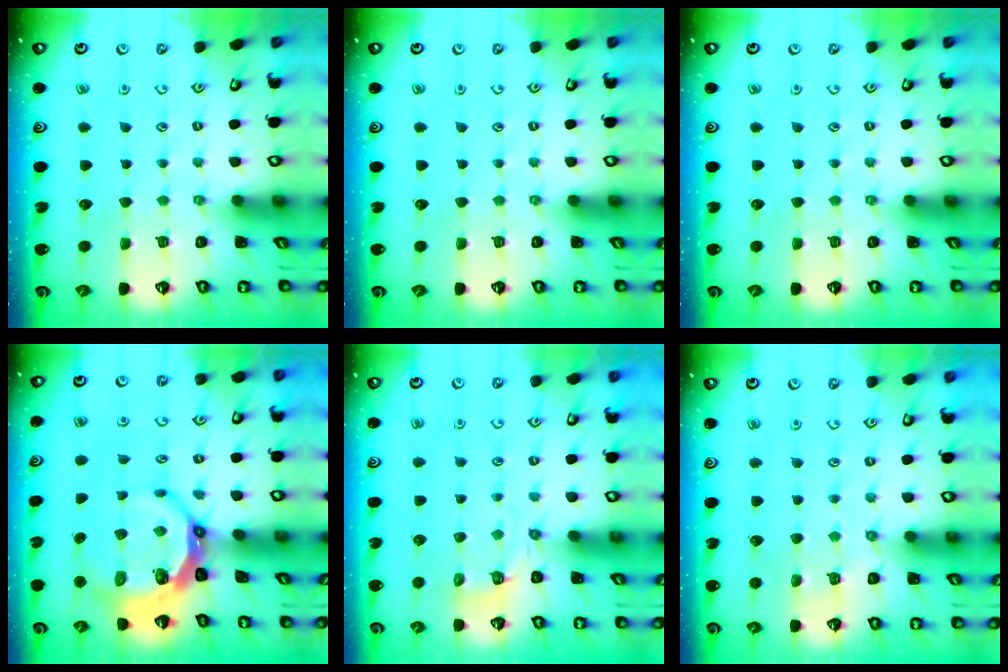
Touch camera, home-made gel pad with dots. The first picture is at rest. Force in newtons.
{"total": 0.0}
{"total": 0.0}
{"total": 7.9, "press": 6.9, "slide": 4.0}
{"total": 2.9, "press": 2.0, "slide": 2.1}
{"total": 3.8, "press": 3.6, "slide": 0.9}